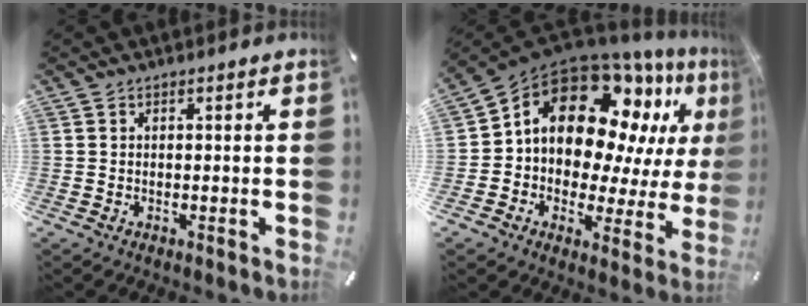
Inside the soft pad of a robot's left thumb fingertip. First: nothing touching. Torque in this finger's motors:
{"motor_torque": [2.50, 2.51, 2.42, -0.36, 0.27]}